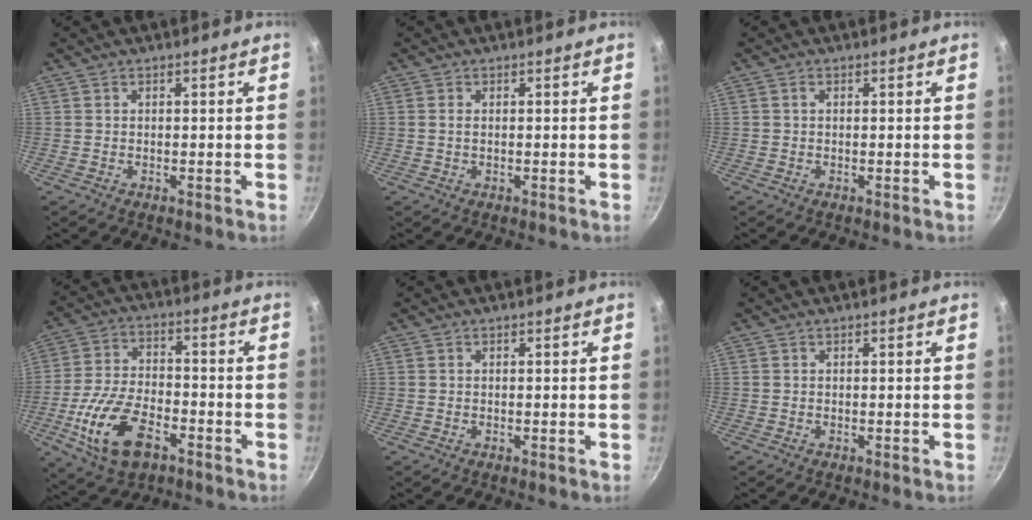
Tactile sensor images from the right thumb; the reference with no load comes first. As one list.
[{"total": 0.8, "force": [0.1, 0.4, 0.7], "torque": [-0.016, 0.000, 0.003]}, {"total": 0.6, "force": [0.1, 0.4, 0.4], "torque": [-0.007, 0.004, 0.002]}, {"total": 14.8, "force": [-6.3, 7.9, 10.8], "torque": [-0.201, 0.026, -0.120]}, {"total": 0.0}, {"total": 0.0}]